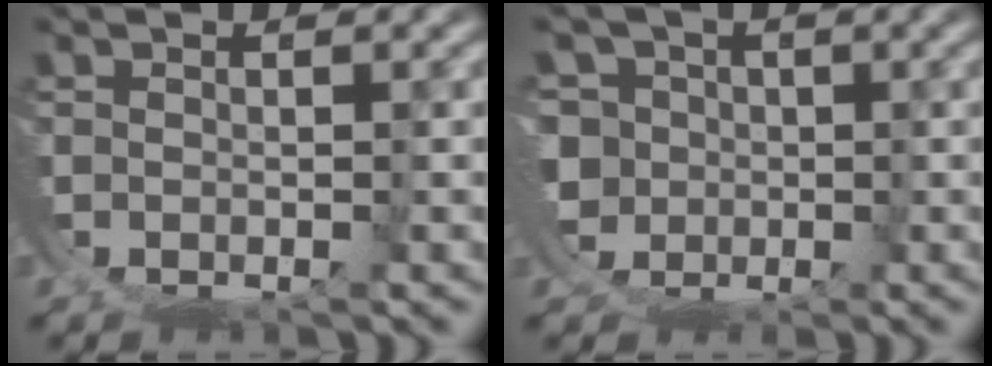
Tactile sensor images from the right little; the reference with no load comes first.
{"total": 10.4, "force": [-0.6, 9.6, 4.1], "torque": [-0.106, -0.035, -0.011]}